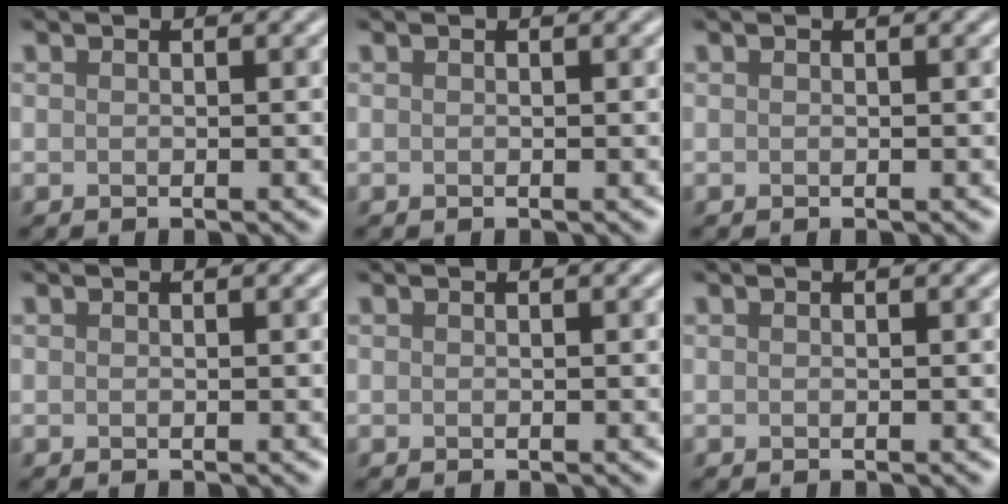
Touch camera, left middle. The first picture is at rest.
{"total": 0.0}
{"total": 0.0}
{"total": 0.0}
{"total": 0.0}
{"total": 0.0}